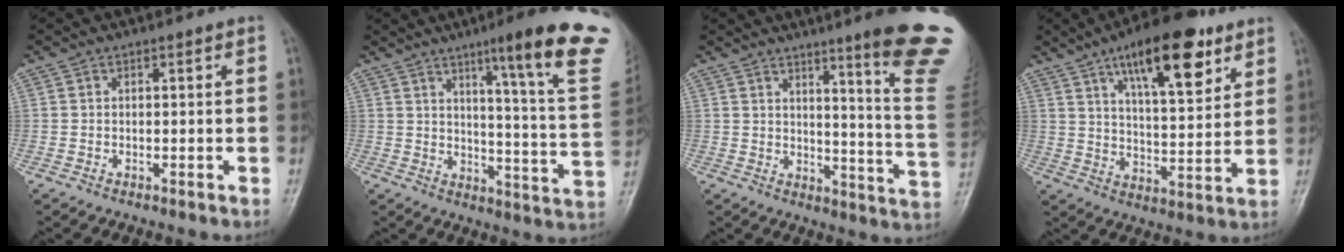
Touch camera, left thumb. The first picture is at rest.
{"total": 21.0, "force": [11.9, 1.3, 17.3], "torque": [-0.213, -0.058, 0.153]}
{"total": 18.9, "force": [11.9, 0.7, 14.7], "torque": [-0.163, -0.085, 0.148]}
{"total": 17.5, "force": [9.7, 6.3, 13.1], "torque": [-0.171, -0.040, 0.154]}